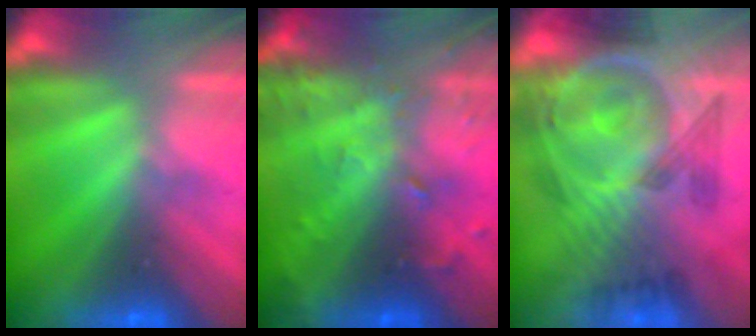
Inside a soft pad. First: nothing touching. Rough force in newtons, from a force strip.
{"total": 7.9}
{"total": 6.7}